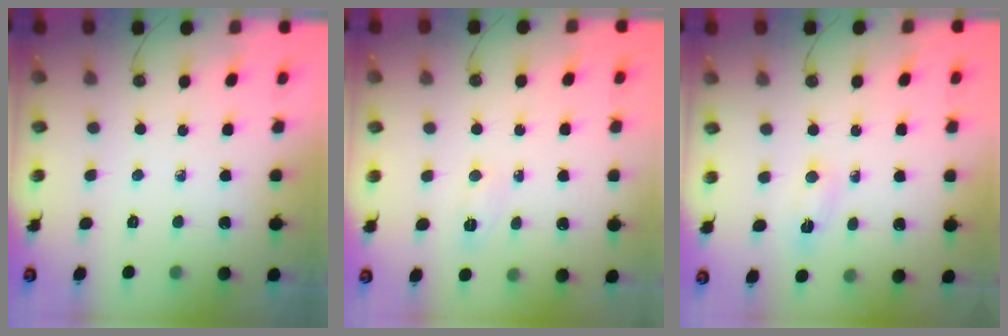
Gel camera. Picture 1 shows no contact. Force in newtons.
{"total": 5.2, "press": 5.1, "slide": 0.5}
{"total": 2.6, "press": 1.3, "slide": 2.2}